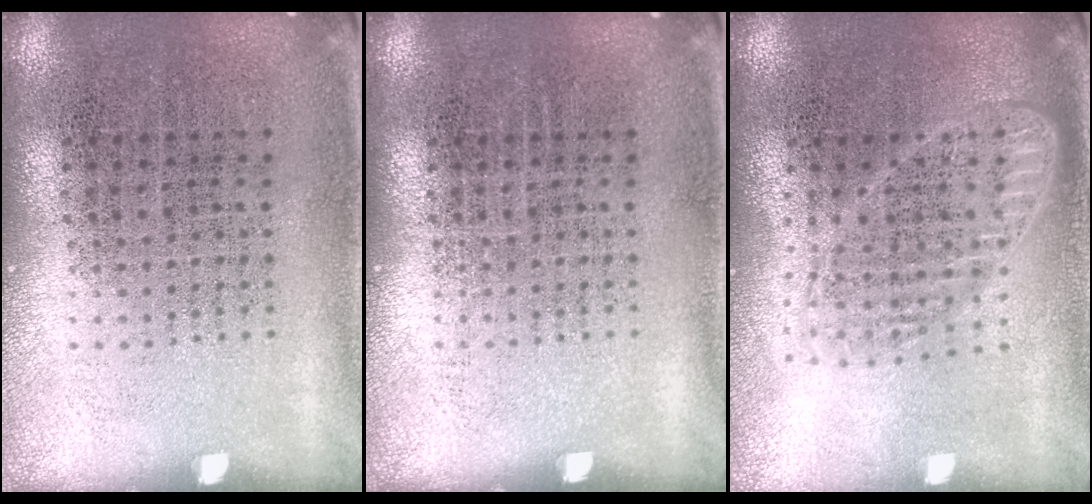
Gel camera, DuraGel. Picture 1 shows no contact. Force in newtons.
{"total": 0.0}
{"total": 1.8, "press": 1.5, "slide": 0.9}